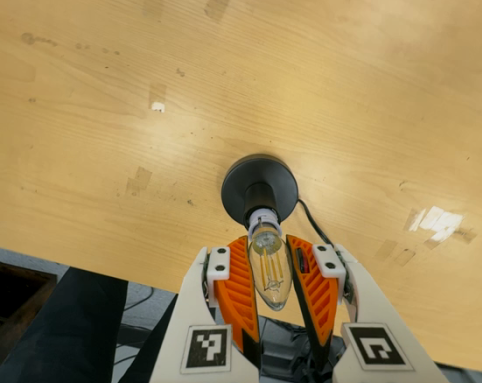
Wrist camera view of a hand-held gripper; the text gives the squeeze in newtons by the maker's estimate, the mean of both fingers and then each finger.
{"total": 9.5, "left": 8.6, "right": 10.5}